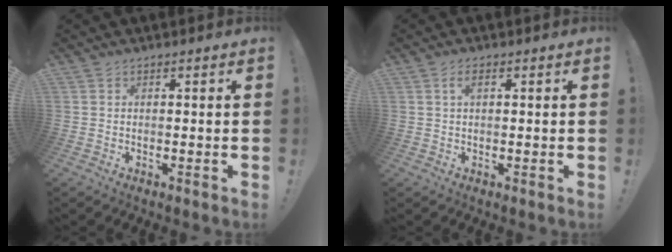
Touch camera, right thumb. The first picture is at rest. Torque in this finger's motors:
{"motor_torque": [0.47, 0.49, -0.13, -0.01, 0.09]}